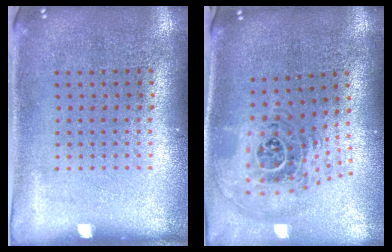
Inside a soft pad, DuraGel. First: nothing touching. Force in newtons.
{"total": 1.7, "press": 1.4, "slide": 0.9}